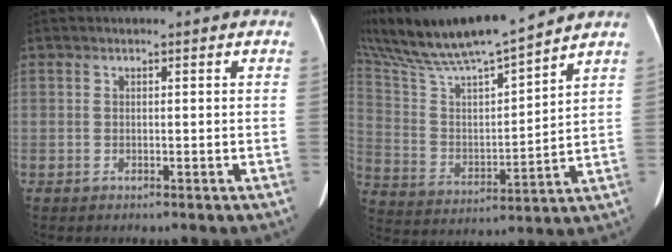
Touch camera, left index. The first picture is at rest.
{"total": 20.2, "force": [17.8, 1.0, 9.5], "torque": [-0.191, 0.016, 0.320]}